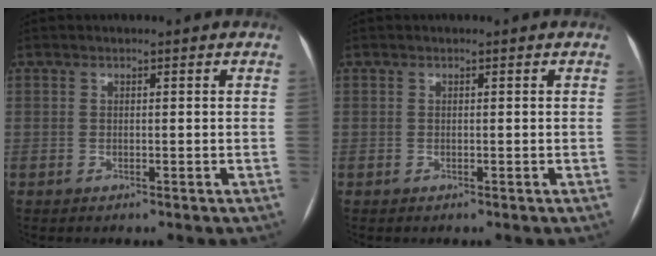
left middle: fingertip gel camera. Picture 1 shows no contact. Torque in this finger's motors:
{"motor_torque": [0.01, 0.01, 0.01, 0.01]}